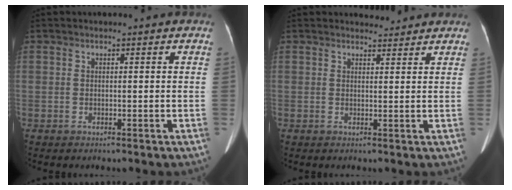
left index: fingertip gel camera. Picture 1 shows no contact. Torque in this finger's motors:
{"motor_torque": [0.09, -0.16, -0.02, -0.01]}